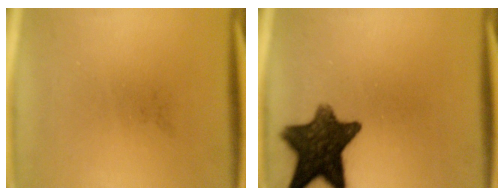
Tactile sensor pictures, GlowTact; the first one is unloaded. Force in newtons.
{"total": 12.4}